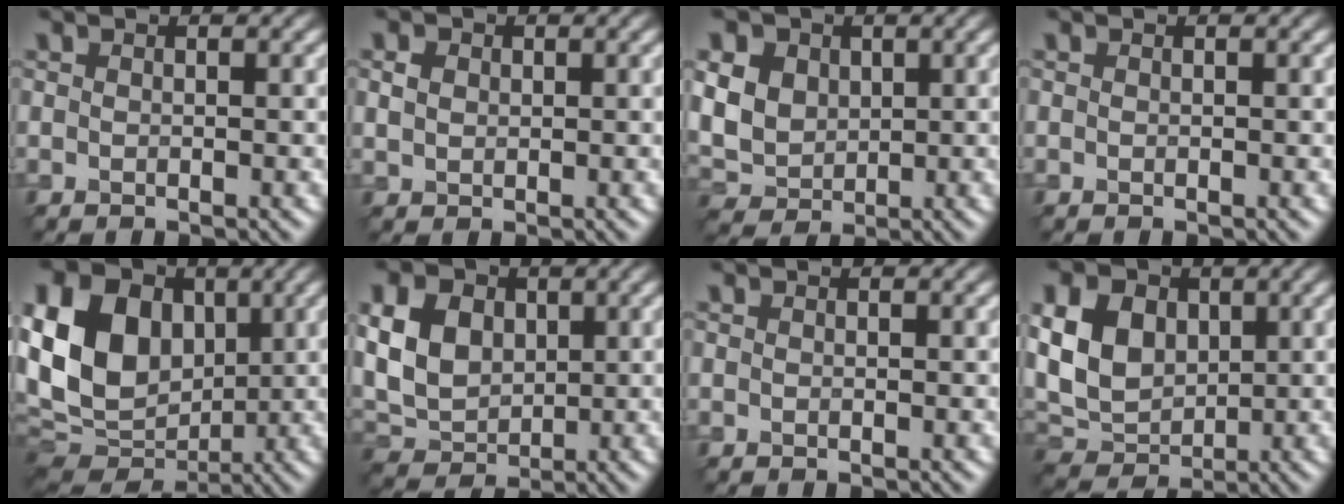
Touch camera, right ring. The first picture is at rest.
{"total": 1.5, "force": [0.3, 1.2, 0.7], "torque": [-0.015, -0.001, 0.004]}
{"total": 8.1, "force": [1.9, 6.4, 4.5], "torque": [-0.112, 0.021, 0.020]}
{"total": 0.0}
{"total": 15.7, "force": [1.7, 11.7, 10.4], "torque": [-0.219, 0.024, 0.029]}
{"total": 7.2, "force": [1.1, 5.5, 4.6], "torque": [-0.113, 0.004, 0.007]}
{"total": 0.0}
{"total": 8.2, "force": [1.2, 6.1, 5.3], "torque": [-0.128, 0.007, 0.010]}